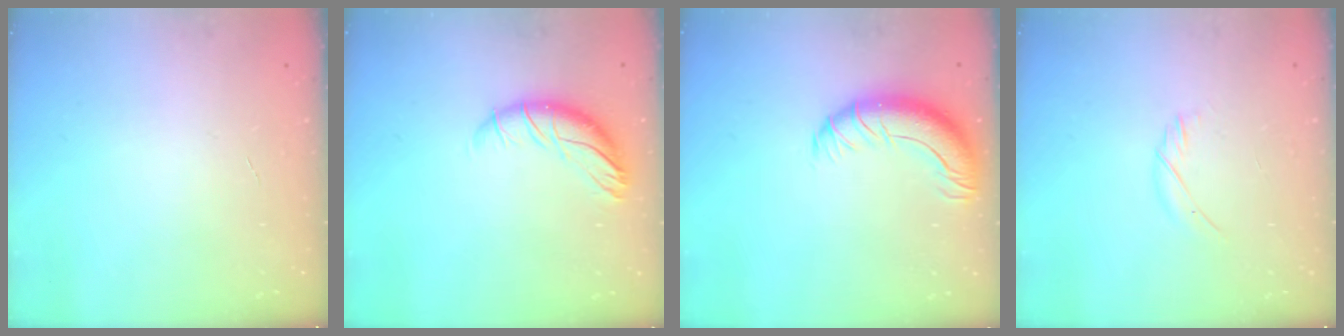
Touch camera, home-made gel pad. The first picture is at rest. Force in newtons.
{"total": 9.5, "press": 9.4, "slide": 0.8}
{"total": 11.9, "press": 11.6, "slide": 2.2}
{"total": 5.4, "press": 5.1, "slide": 1.7}